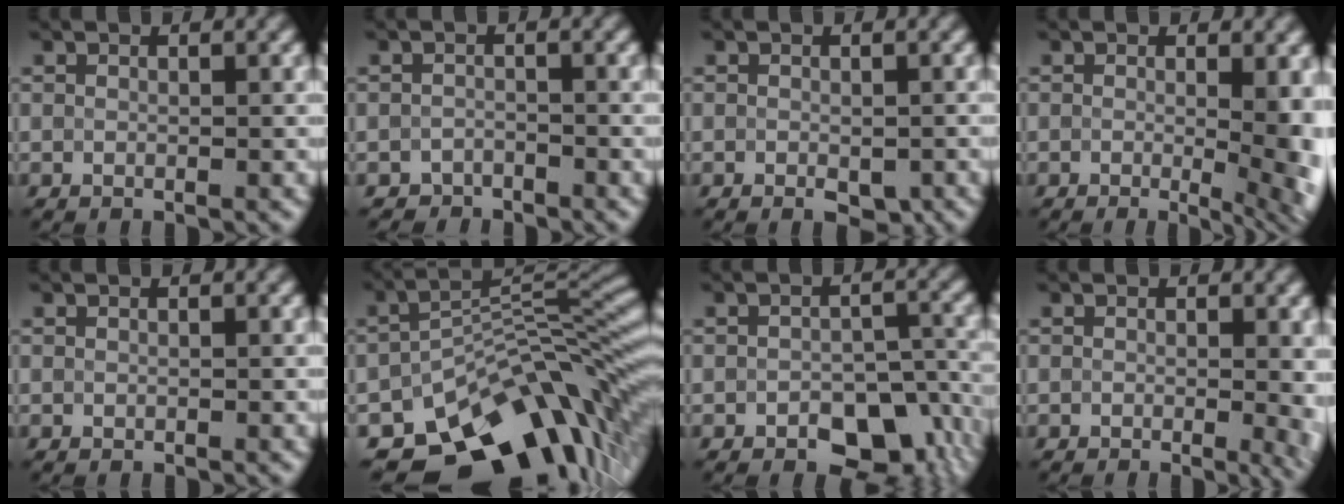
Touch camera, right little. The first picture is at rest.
{"total": 1.6, "force": [-1.4, -0.1, -0.8], "torque": [0.008, 0.006, -0.016]}
{"total": 1.2, "force": [-0.9, 0.0, 0.8], "torque": [-0.017, -0.006, 0.002]}
{"total": 5.7, "force": [-0.2, 1.8, 5.4], "torque": [-0.035, 0.000, 0.006]}
{"total": 0.0}
{"total": 13.9, "force": [-9.4, 6.6, 7.9], "torque": [-0.121, -0.003, -0.136]}
{"total": 5.7, "force": [-3.1, 3.0, 3.7], "torque": [-0.047, -0.006, -0.029]}
{"total": 2.5, "force": [-0.2, 0.4, 2.5], "torque": [-0.022, 0.004, 0.005]}